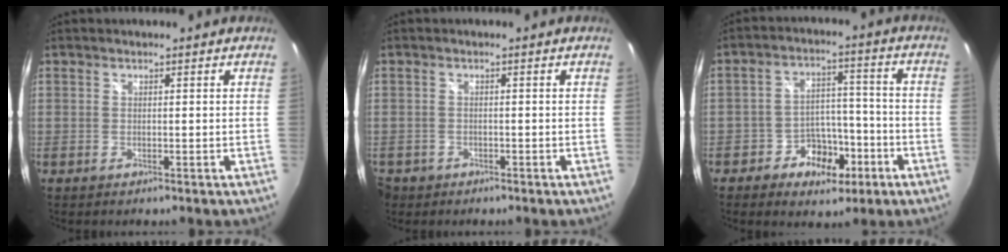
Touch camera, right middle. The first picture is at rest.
{"total": 4.6, "force": [-2.2, 3.8, 1.4], "torque": [-0.045, -0.005, -0.036]}
{"total": 9.7, "force": [-5.0, 6.6, 5.0], "torque": [-0.095, 0.022, -0.069]}